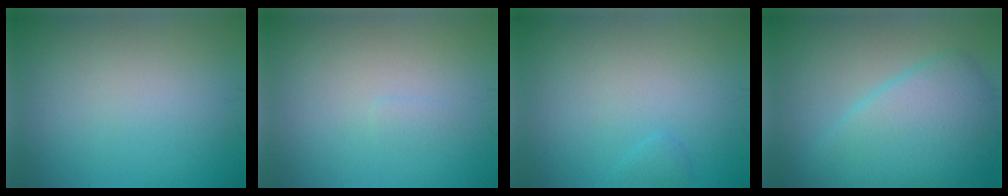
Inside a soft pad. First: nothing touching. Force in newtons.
{"total": 0.5, "press": 0.5, "slide": 0.1}
{"total": 0.6, "press": 0.6, "slide": 0.1}
{"total": 6.8, "press": 6.8, "slide": 0.1}